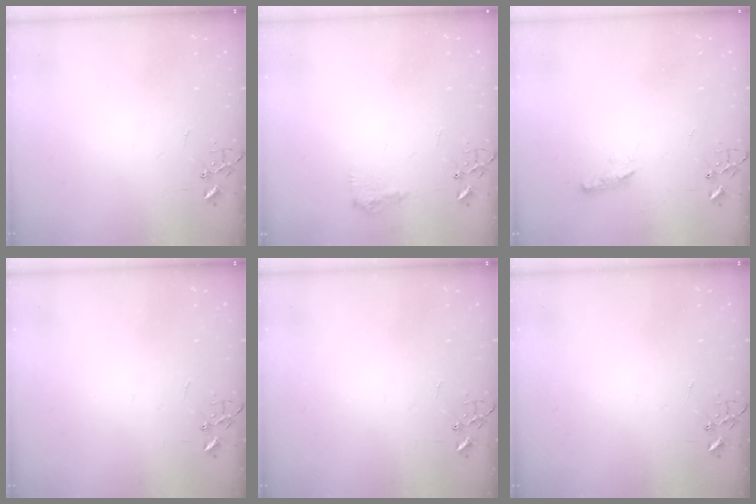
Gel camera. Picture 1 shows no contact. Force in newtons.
{"total": 7.9, "press": 7.9, "slide": 0.3}
{"total": 6.5, "press": 6.4, "slide": 0.7}
{"total": 0.0}
{"total": 0.0}
{"total": 0.0}